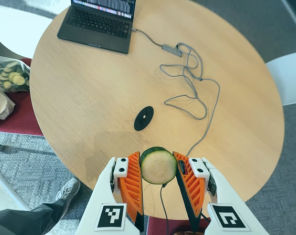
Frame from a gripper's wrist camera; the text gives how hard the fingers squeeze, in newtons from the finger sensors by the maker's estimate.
{"total": 11.4, "left": 11.1, "right": 11.8}